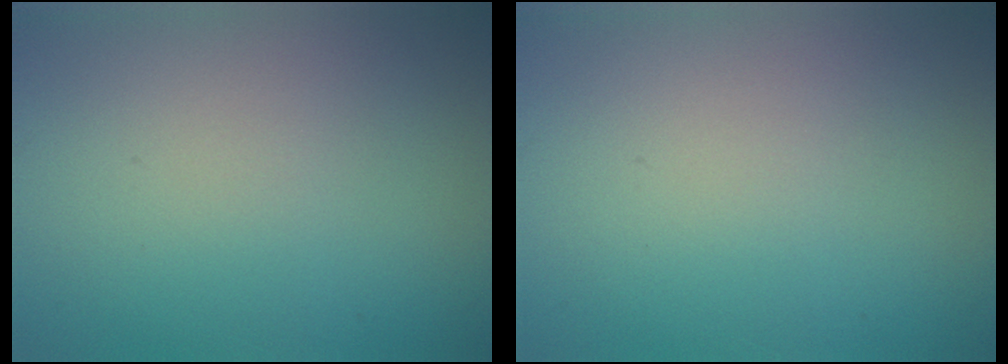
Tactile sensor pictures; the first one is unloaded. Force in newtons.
{"total": 0.0}